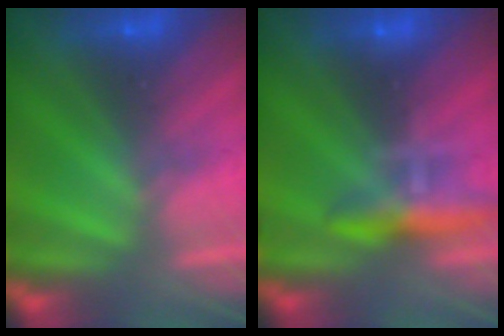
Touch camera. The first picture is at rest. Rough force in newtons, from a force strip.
{"total": 7.8}